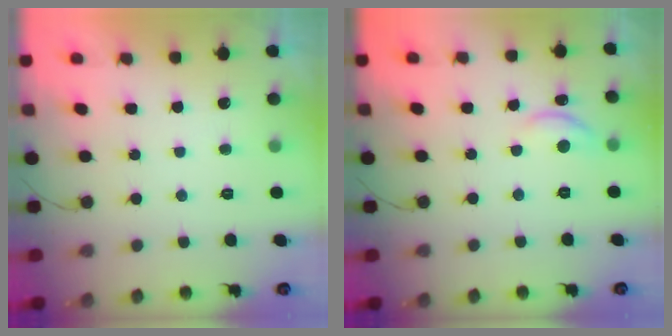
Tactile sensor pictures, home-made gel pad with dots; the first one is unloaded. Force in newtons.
{"total": 9.0, "press": 9.0, "slide": 0.7}